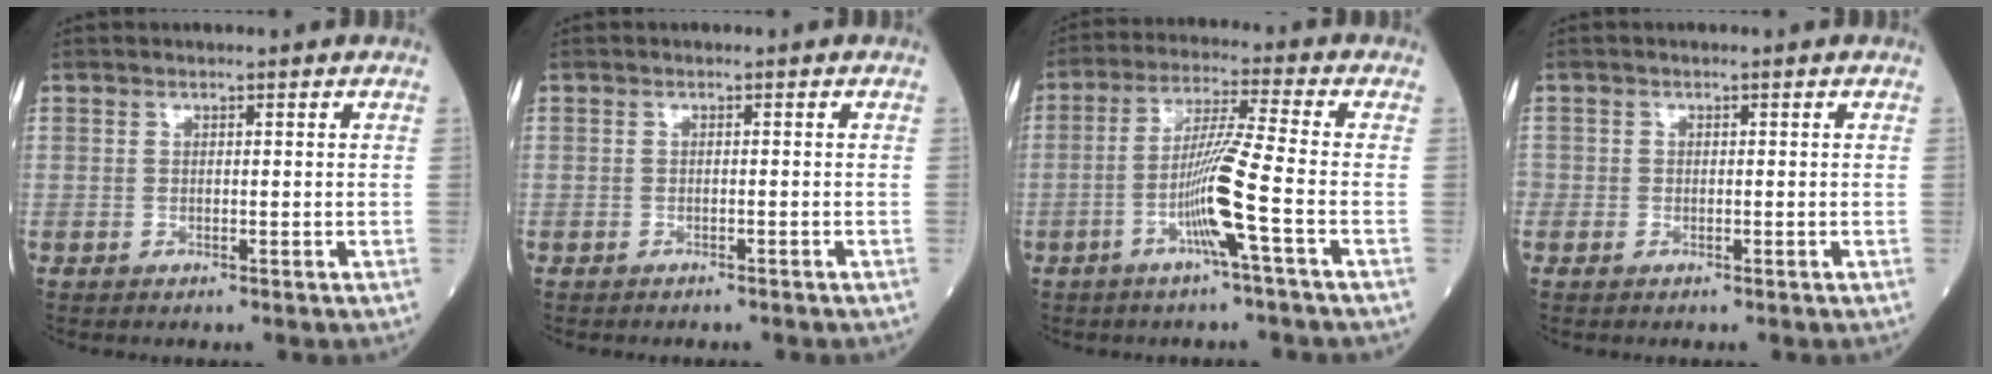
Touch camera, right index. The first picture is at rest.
{"total": 1.6, "force": [-1.4, 0.2, 0.6], "torque": [-0.013, -0.003, -0.017]}
{"total": 8.7, "force": [-3.2, -1.8, 7.9], "torque": [-0.156, -0.002, -0.063]}
{"total": 0.9, "force": [-0.5, 0.8, 0.1], "torque": [0.000, 0.005, -0.012]}